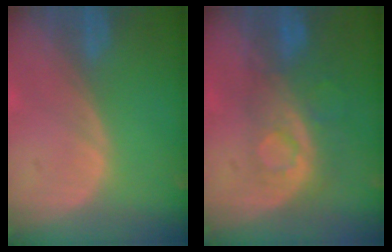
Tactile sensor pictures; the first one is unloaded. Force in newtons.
{"total": 8.4, "press": 7.1, "slide": 4.4}